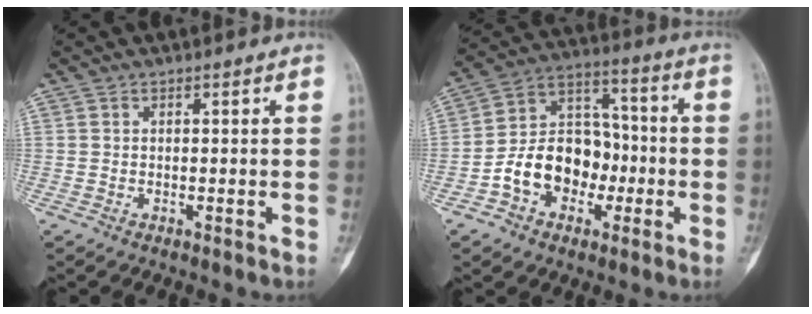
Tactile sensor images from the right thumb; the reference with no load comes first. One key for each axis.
{"total": 14.2, "fx": -4.0, "fy": 10.7, "fz": 8.4, "tx": -0.101, "ty": 0.054, "tz": -0.071}